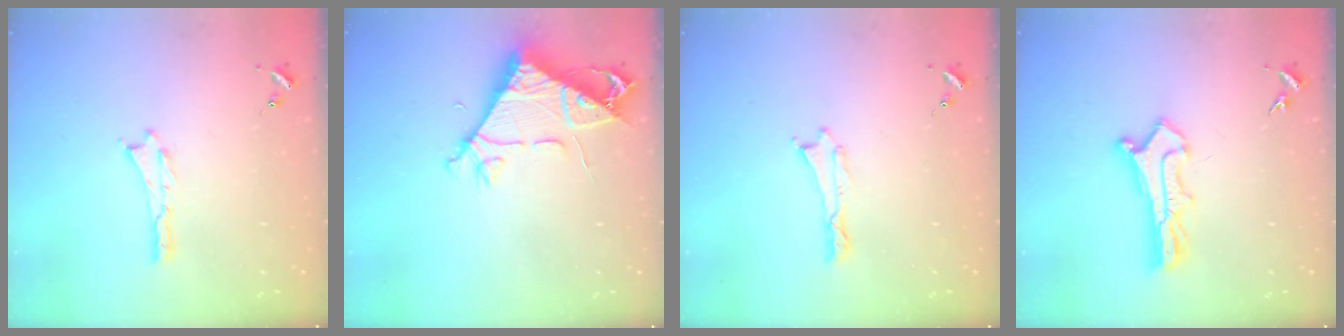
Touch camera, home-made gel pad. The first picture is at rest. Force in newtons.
{"total": 7.3, "press": 7.3, "slide": 0.7}
{"total": 0.0}
{"total": 2.9, "press": 2.9, "slide": 0.3}